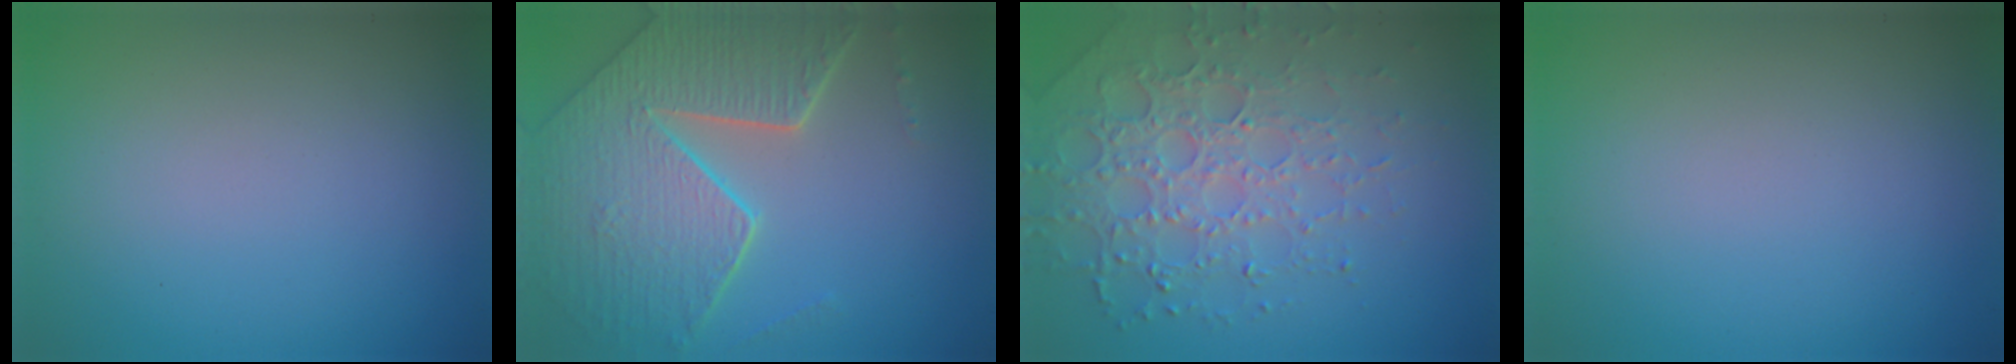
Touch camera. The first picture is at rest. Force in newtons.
{"total": 8.1, "press": 5.9, "slide": 5.5}
{"total": 5.9, "press": 4.7, "slide": 3.6}
{"total": 0.0}